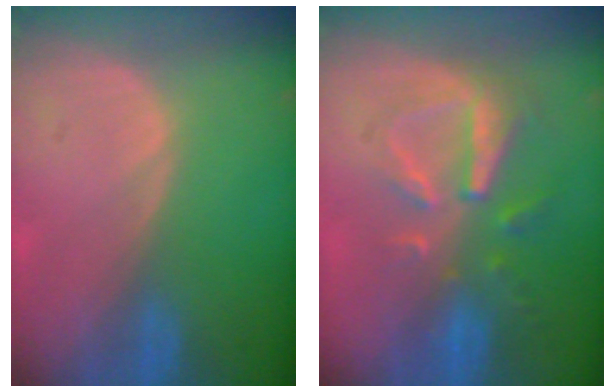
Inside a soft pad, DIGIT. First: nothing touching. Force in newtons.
{"total": 8.1, "press": 7.3, "slide": 3.5}